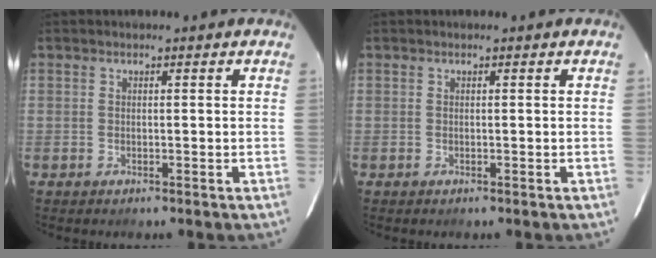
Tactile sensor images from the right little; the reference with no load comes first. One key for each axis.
{"total": 0.0}